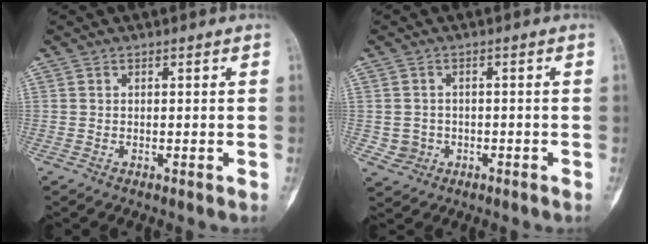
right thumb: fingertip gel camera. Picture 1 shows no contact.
{"total": 3.0, "force": [-0.6, 2.9, 0.5], "torque": [0.005, 0.007, -0.009]}